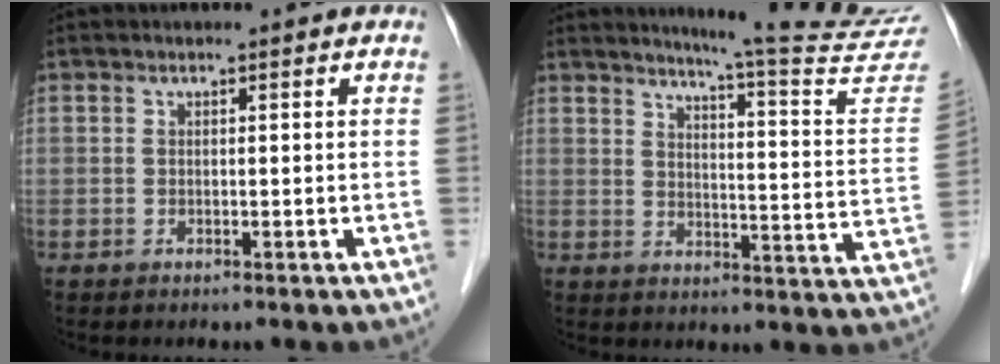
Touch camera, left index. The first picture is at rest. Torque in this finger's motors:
{"motor_torque": [0.15, -0.85, 0.04, 0.03]}